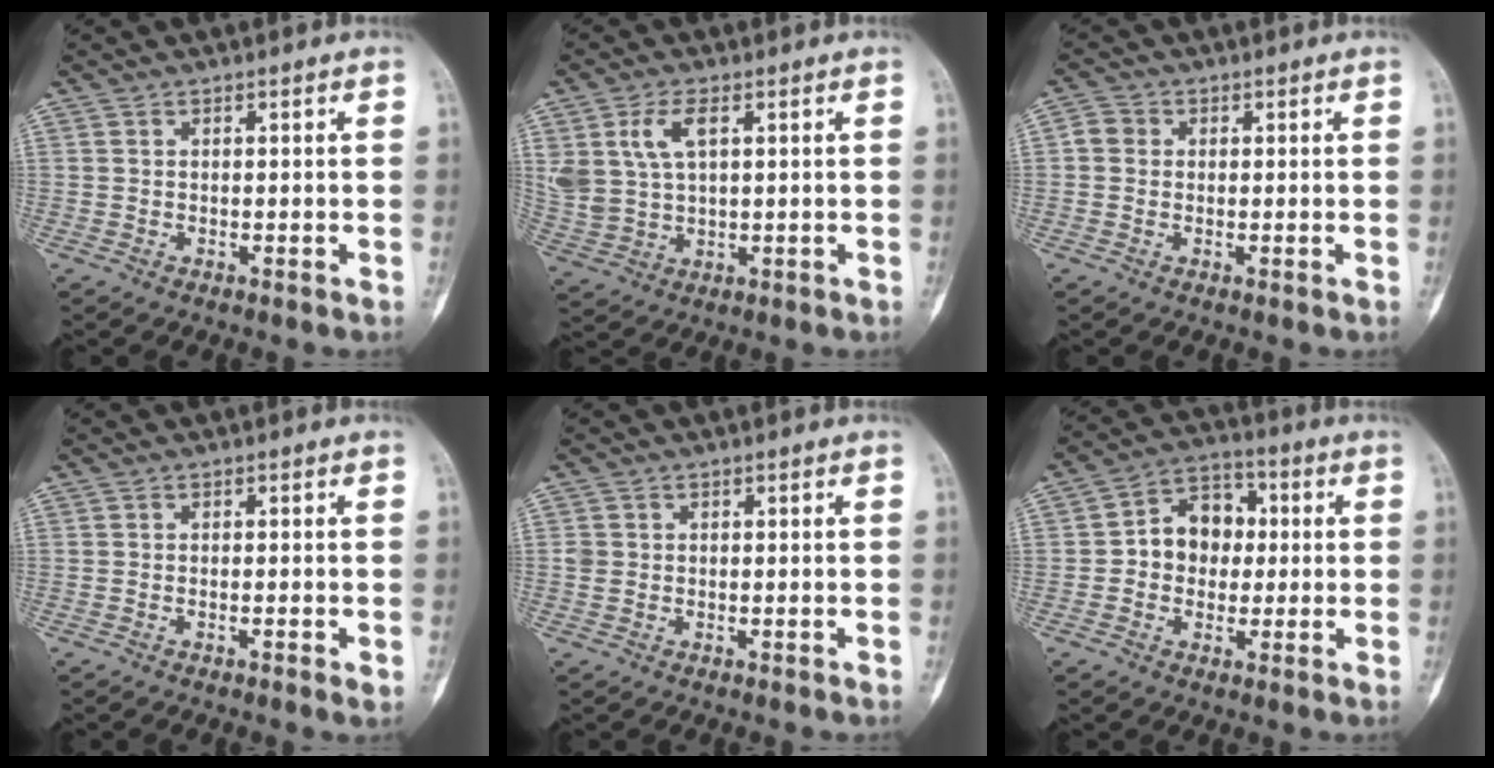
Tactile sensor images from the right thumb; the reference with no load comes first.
{"total": 7.8, "force": [2.9, 4.1, 6.0], "torque": [-0.130, -0.003, 0.067]}
{"total": 2.7, "force": [0.2, 2.4, 1.1], "torque": [-0.012, 0.006, -0.003]}
{"total": 1.4, "force": [-0.5, 0.2, 1.3], "torque": [-0.026, -0.004, -0.009]}
{"total": 1.4, "force": [0.0, 1.3, 0.5], "torque": [-0.008, 0.002, 0.004]}
{"total": 10.1, "force": [0.5, 8.0, 6.1], "torque": [-0.055, 0.026, -0.003]}